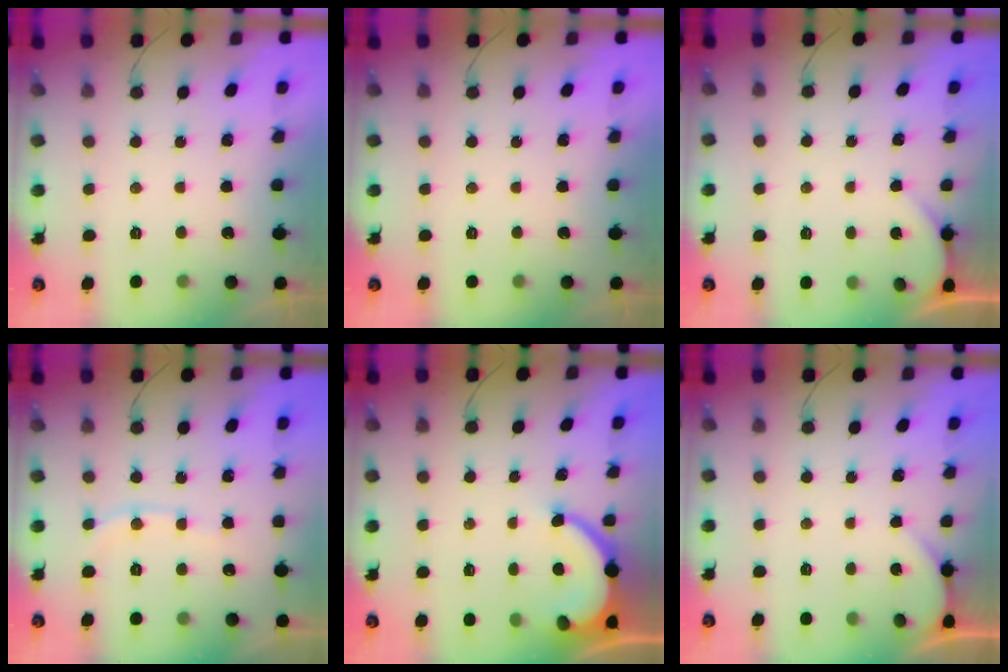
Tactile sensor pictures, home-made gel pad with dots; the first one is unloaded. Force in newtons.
{"total": 0.0}
{"total": 2.4, "press": 2.4, "slide": 0.3}
{"total": 5.7, "press": 5.6, "slide": 0.8}
{"total": 6.7, "press": 6.7, "slide": 0.6}
{"total": 2.4, "press": 2.4, "slide": 0.3}